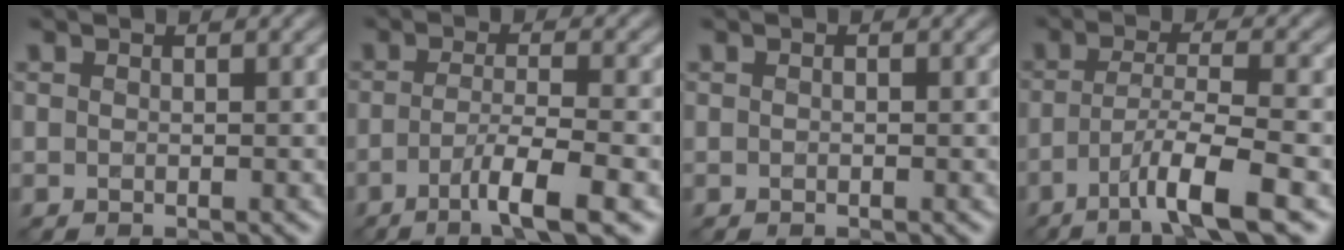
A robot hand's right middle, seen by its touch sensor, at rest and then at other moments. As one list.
[{"total": 5.4, "force": [-2.4, 1.0, 4.7], "torque": [-0.075, 0.000, -0.046]}, {"total": 0.0}, {"total": 6.4, "force": [-3.5, 0.9, 5.2], "torque": [-0.083, 0.009, -0.064]}]